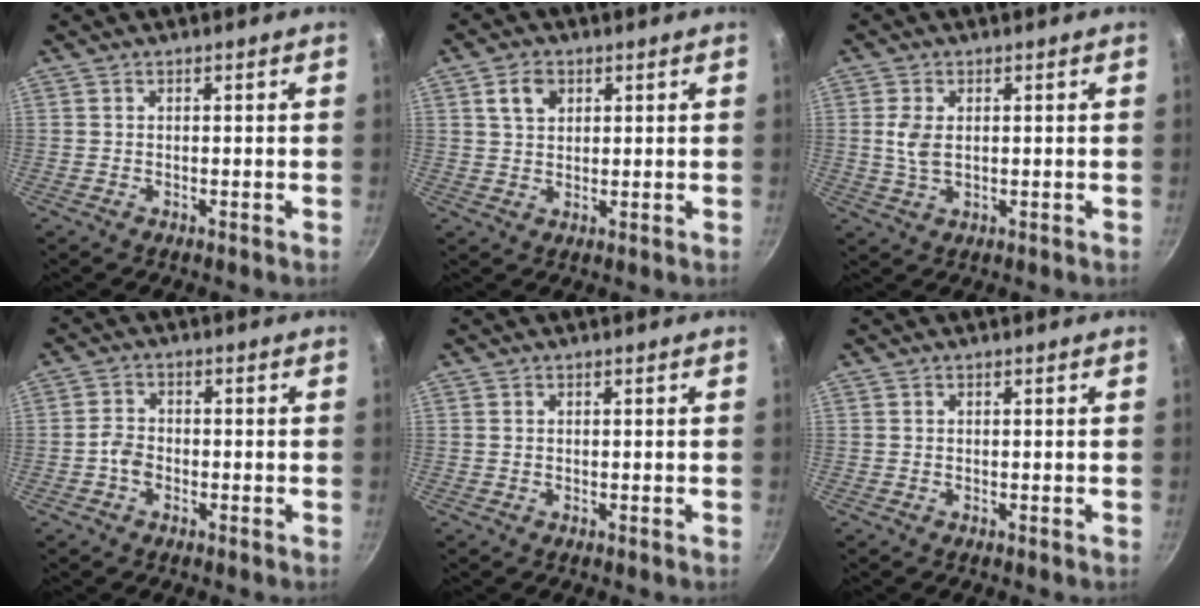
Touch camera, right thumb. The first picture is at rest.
{"total": 4.6, "force": [1.9, 3.2, 2.7], "torque": [-0.039, -0.001, 0.033]}
{"total": 4.2, "force": [0.5, 2.5, 3.3], "torque": [-0.071, -0.001, 0.013]}
{"total": 3.2, "force": [-1.3, 2.3, 1.7], "torque": [-0.029, 0.019, -0.030]}
{"total": 0.0}
{"total": 0.0}